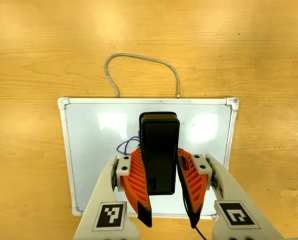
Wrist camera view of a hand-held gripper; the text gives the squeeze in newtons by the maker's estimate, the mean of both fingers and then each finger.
{"total": 7.8, "left": 5.8, "right": 9.8}